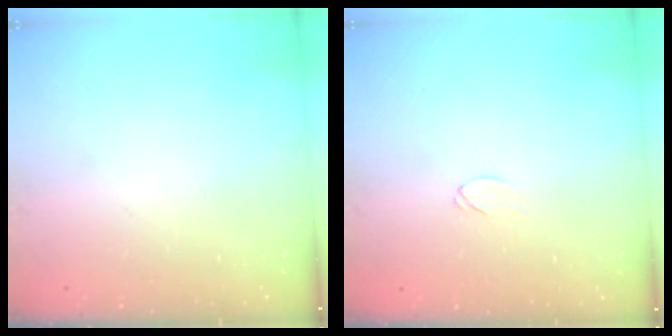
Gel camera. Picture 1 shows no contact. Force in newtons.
{"total": 3.4, "press": 3.4, "slide": 0.3}